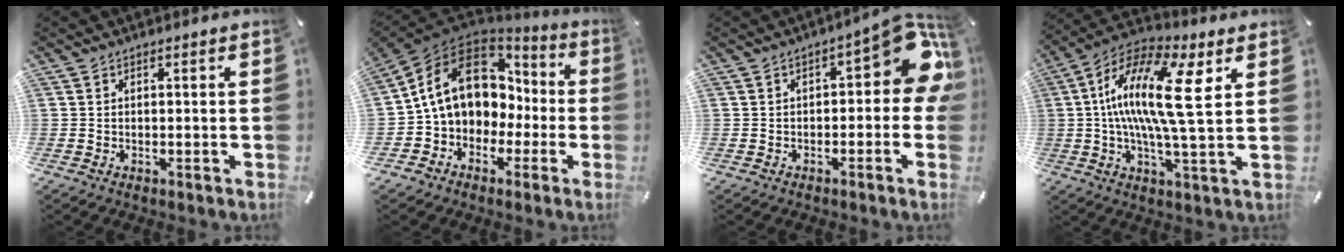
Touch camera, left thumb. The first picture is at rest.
{"total": 14.8, "force": [2.3, 11.9, 8.6], "torque": [-0.177, -0.001, 0.043]}
{"total": 14.0, "force": [3.6, 5.9, 12.2], "torque": [-0.146, -0.025, 0.060]}
{"total": 17.8, "force": [3.3, 4.2, 16.9], "torque": [-0.350, -0.014, 0.044]}